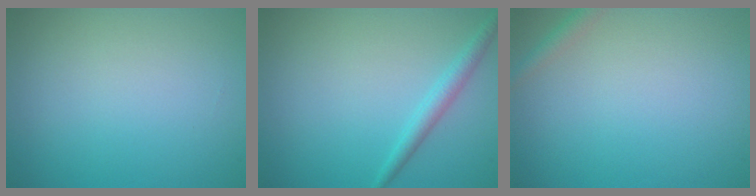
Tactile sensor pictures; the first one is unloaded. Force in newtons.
{"total": 1.8, "press": 1.8, "slide": 0.1}
{"total": 1.2, "press": 1.2, "slide": 0.0}